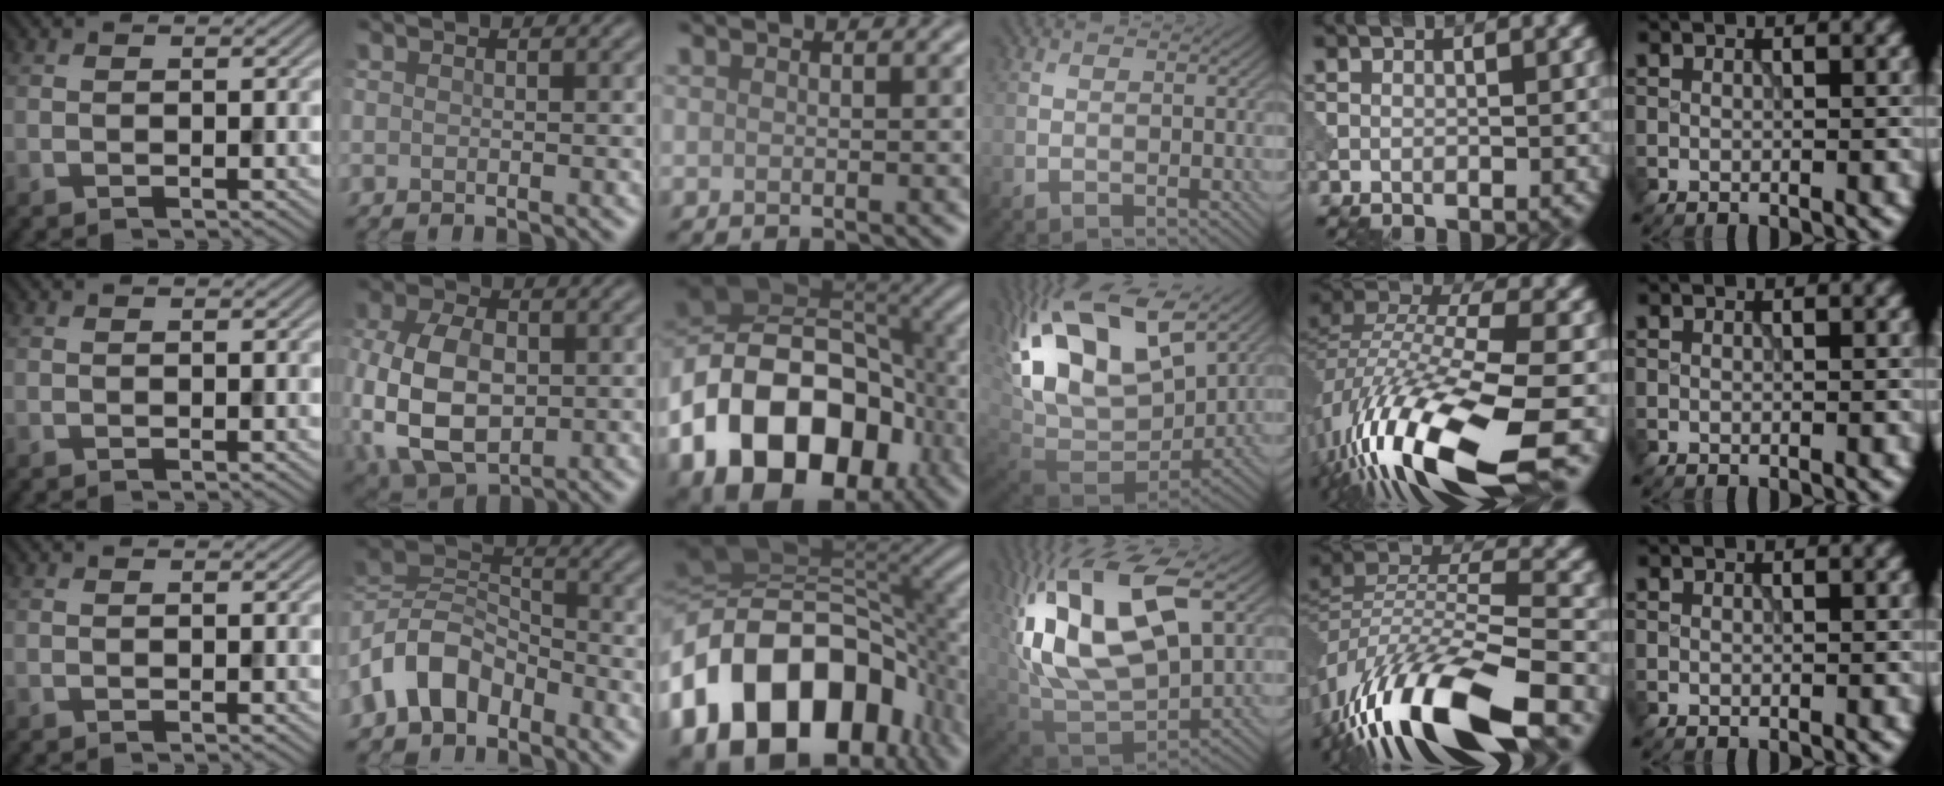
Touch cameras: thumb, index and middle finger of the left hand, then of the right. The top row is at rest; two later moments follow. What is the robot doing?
{"motion": "extract", "object": "peg toy"}